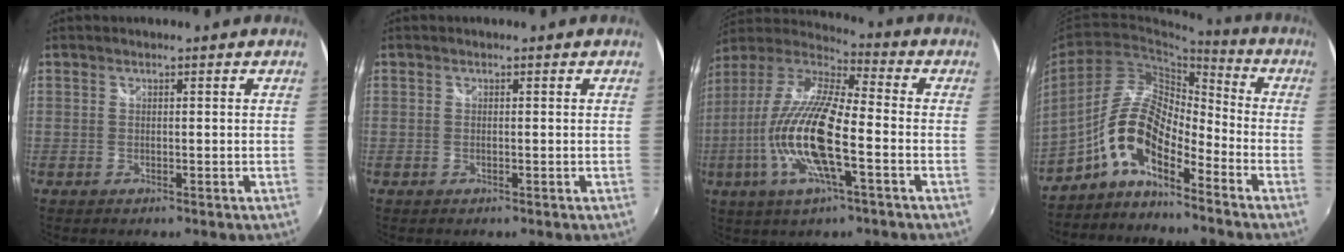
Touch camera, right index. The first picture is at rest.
{"total": 0.0}
{"total": 18.4, "force": [-5.2, 4.1, 17.2], "torque": [-0.341, -0.017, -0.108]}
{"total": 10.4, "force": [-6.2, 3.5, 7.5], "torque": [-0.151, 0.015, -0.127]}